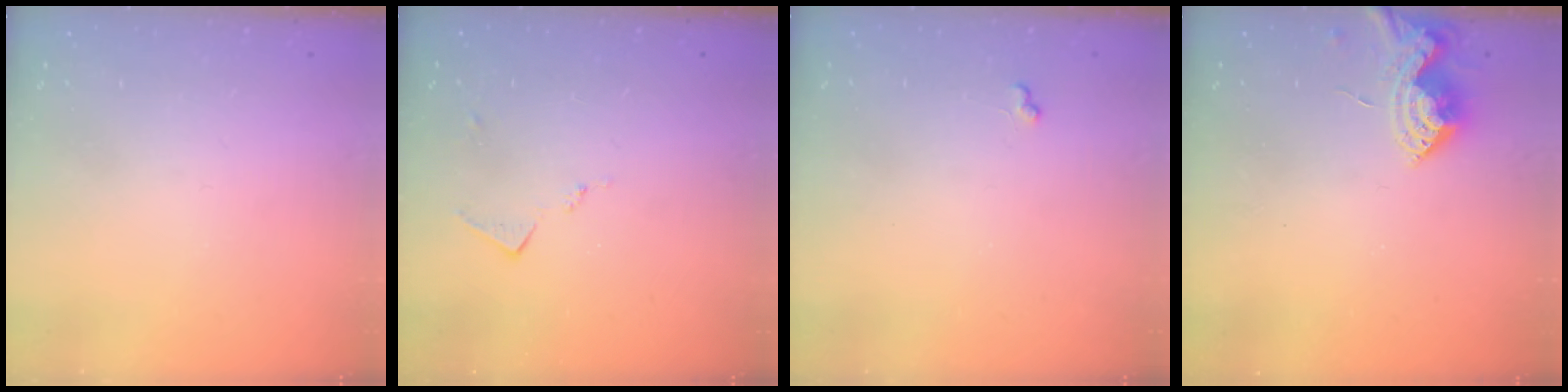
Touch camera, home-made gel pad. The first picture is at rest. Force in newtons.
{"total": 7.1, "press": 7.0, "slide": 0.9}
{"total": 4.2, "press": 4.1, "slide": 0.6}
{"total": 7.3, "press": 7.2, "slide": 0.7}